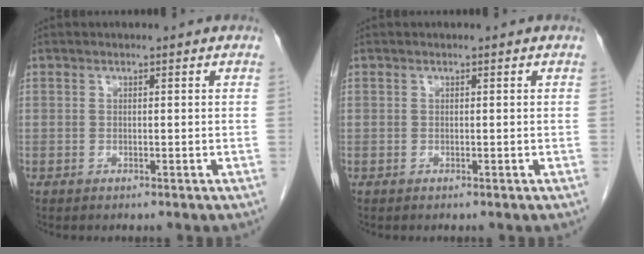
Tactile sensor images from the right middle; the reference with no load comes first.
{"total": 0.0}